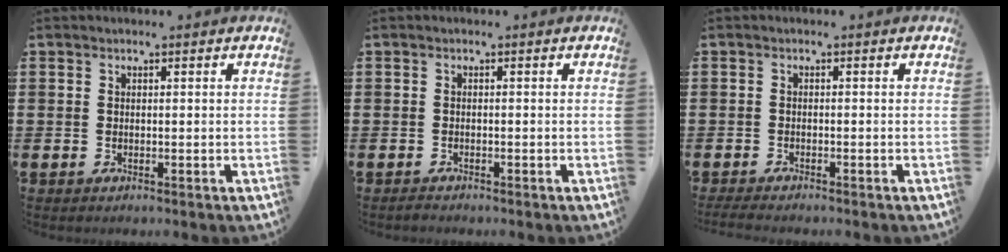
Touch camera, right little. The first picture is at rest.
{"total": 0.5, "force": [-0.5, 0.1, 0.1], "torque": [-0.004, -0.002, -0.011]}
{"total": 1.1, "force": [-0.9, 0.1, 0.7], "torque": [-0.011, -0.001, -0.018]}